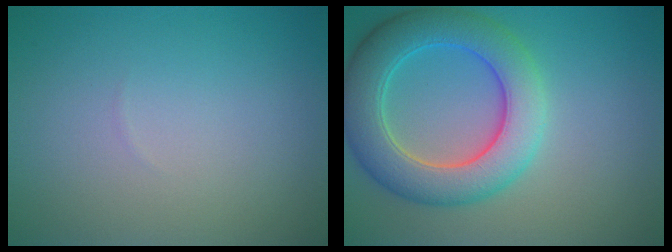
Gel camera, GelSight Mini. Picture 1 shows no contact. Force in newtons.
{"total": 7.3, "press": 7.3, "slide": 0.2}